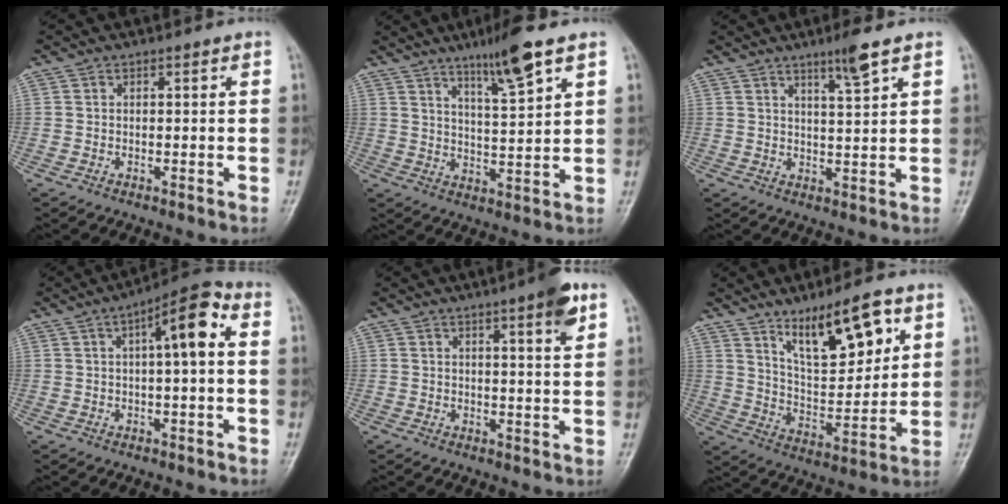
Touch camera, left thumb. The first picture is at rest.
{"total": 9.0, "force": [6.0, 0.7, 6.7], "torque": [-0.111, -0.036, 0.104]}
{"total": 4.7, "force": [3.2, 0.0, 3.4], "torque": [-0.056, -0.022, 0.057]}
{"total": 9.3, "force": [1.9, 2.6, 8.7], "torque": [-0.129, 0.028, 0.018]}
{"total": 6.1, "force": [3.3, 0.7, 5.0], "torque": [-0.067, -0.016, 0.043]}
{"total": 14.4, "force": [8.0, 5.1, 10.8], "torque": [-0.148, -0.046, 0.144]}